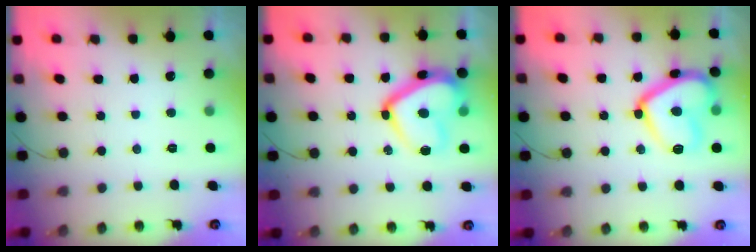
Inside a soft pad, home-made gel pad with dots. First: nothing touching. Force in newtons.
{"total": 17.6, "press": 17.6, "slide": 1.3}
{"total": 17.5, "press": 17.5, "slide": 1.6}